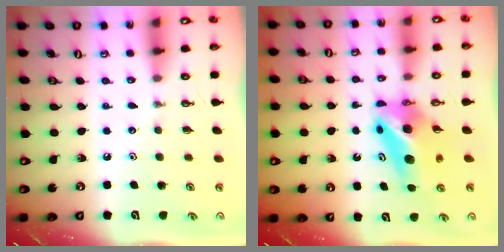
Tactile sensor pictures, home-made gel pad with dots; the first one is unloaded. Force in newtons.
{"total": 7.9, "press": 7.9, "slide": 1.1}